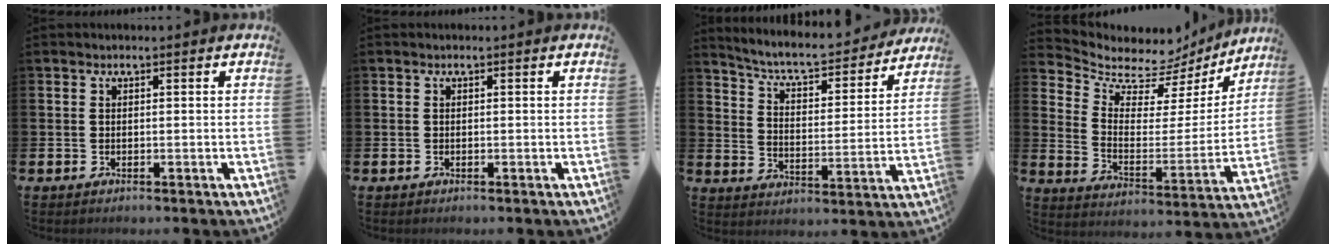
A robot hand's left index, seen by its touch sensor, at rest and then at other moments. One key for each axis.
{"total": 0.0}
{"total": 6.3, "fx": 5.8, "fy": 1.3, "fz": 2.2, "tx": -0.078, "ty": -0.041, "tz": 0.095}
{"total": 7.5, "fx": 6.6, "fy": 3.3, "fz": 1.4, "tx": -0.057, "ty": -0.058, "tz": 0.111}